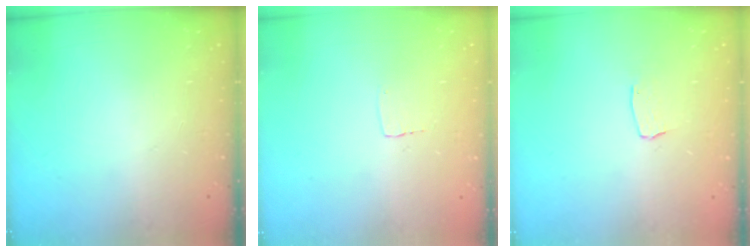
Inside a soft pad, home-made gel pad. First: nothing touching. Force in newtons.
{"total": 2.3, "press": 2.3, "slide": 0.1}
{"total": 4.0, "press": 3.9, "slide": 0.2}